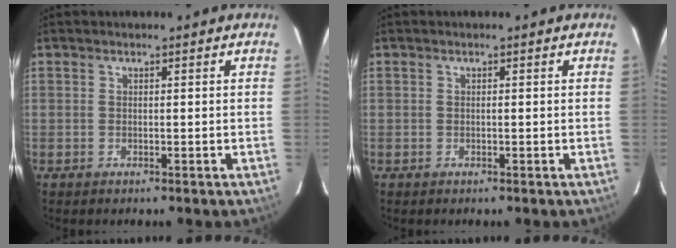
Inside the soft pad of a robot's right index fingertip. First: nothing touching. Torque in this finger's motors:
{"motor_torque": [0.02, 0.01, -0.03, 0.01]}